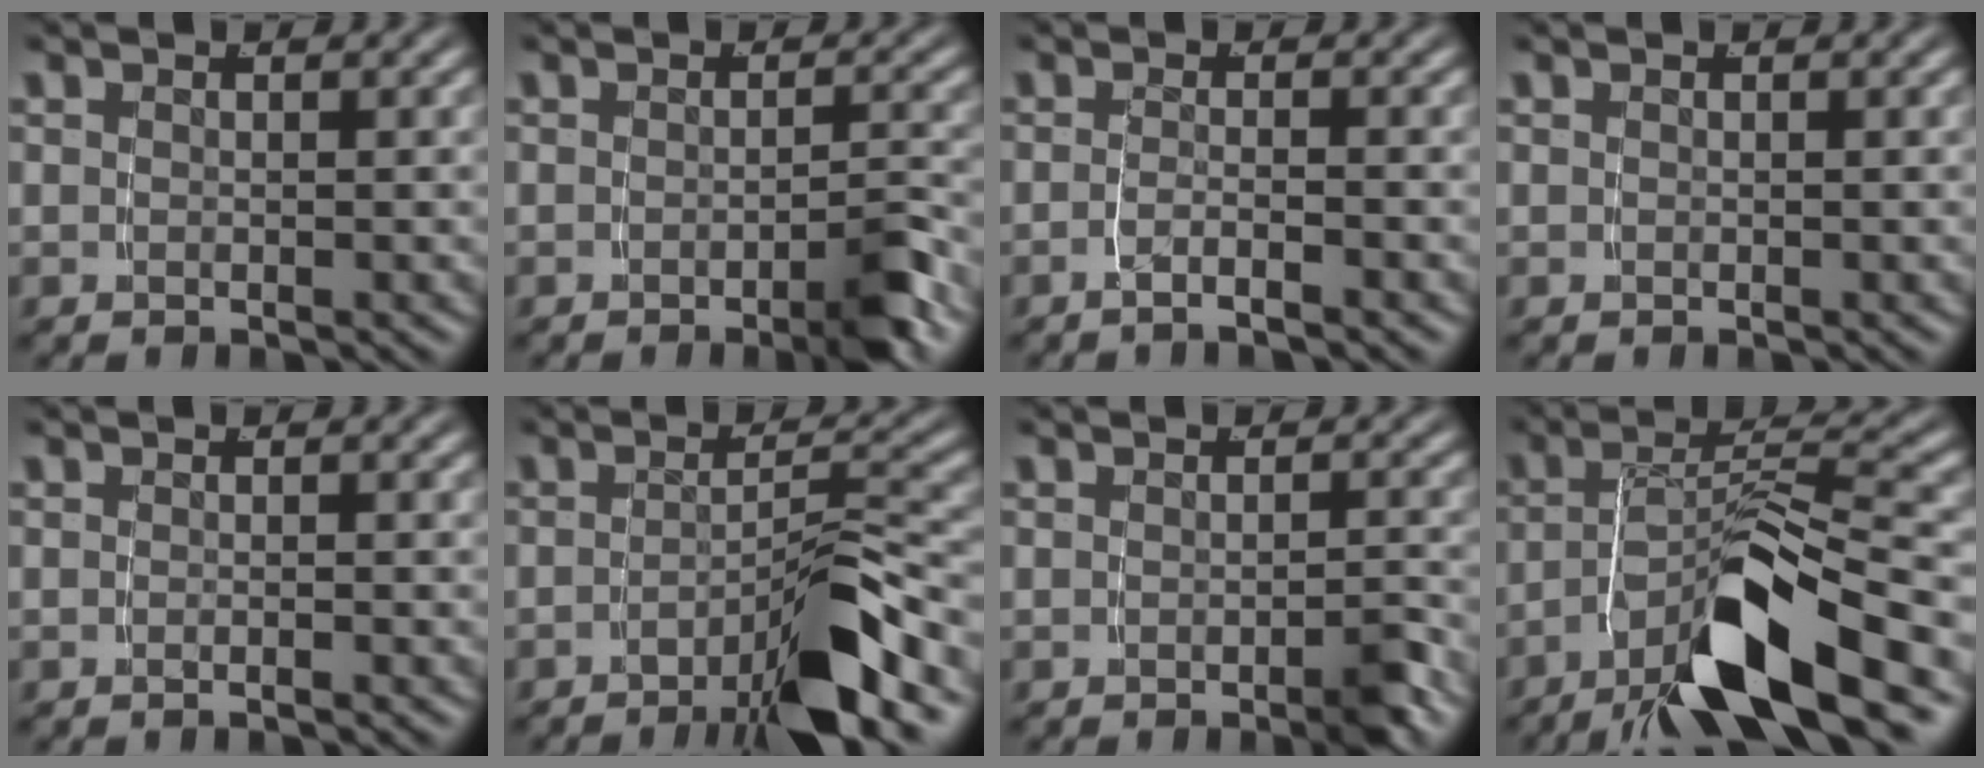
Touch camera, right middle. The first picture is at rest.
{"total": 2.7, "force": [-1.7, 0.1, 2.0], "torque": [-0.024, 0.000, -0.034]}
{"total": 2.1, "force": [-1.8, -0.8, 0.8], "torque": [-0.020, -0.006, -0.031]}
{"total": 0.0}
{"total": 0.6, "force": [-0.5, -0.3, 0.0], "torque": [-0.004, 0.003, -0.010]}
{"total": 5.8, "force": [-3.8, 0.0, 4.4], "torque": [-0.053, -0.001, -0.060]}
{"total": 1.8, "force": [-1.3, 0.0, 1.3], "torque": [-0.017, 0.001, -0.025]}
{"total": 8.6, "force": [-4.9, 1.8, 6.8], "torque": [-0.094, 0.000, -0.078]}